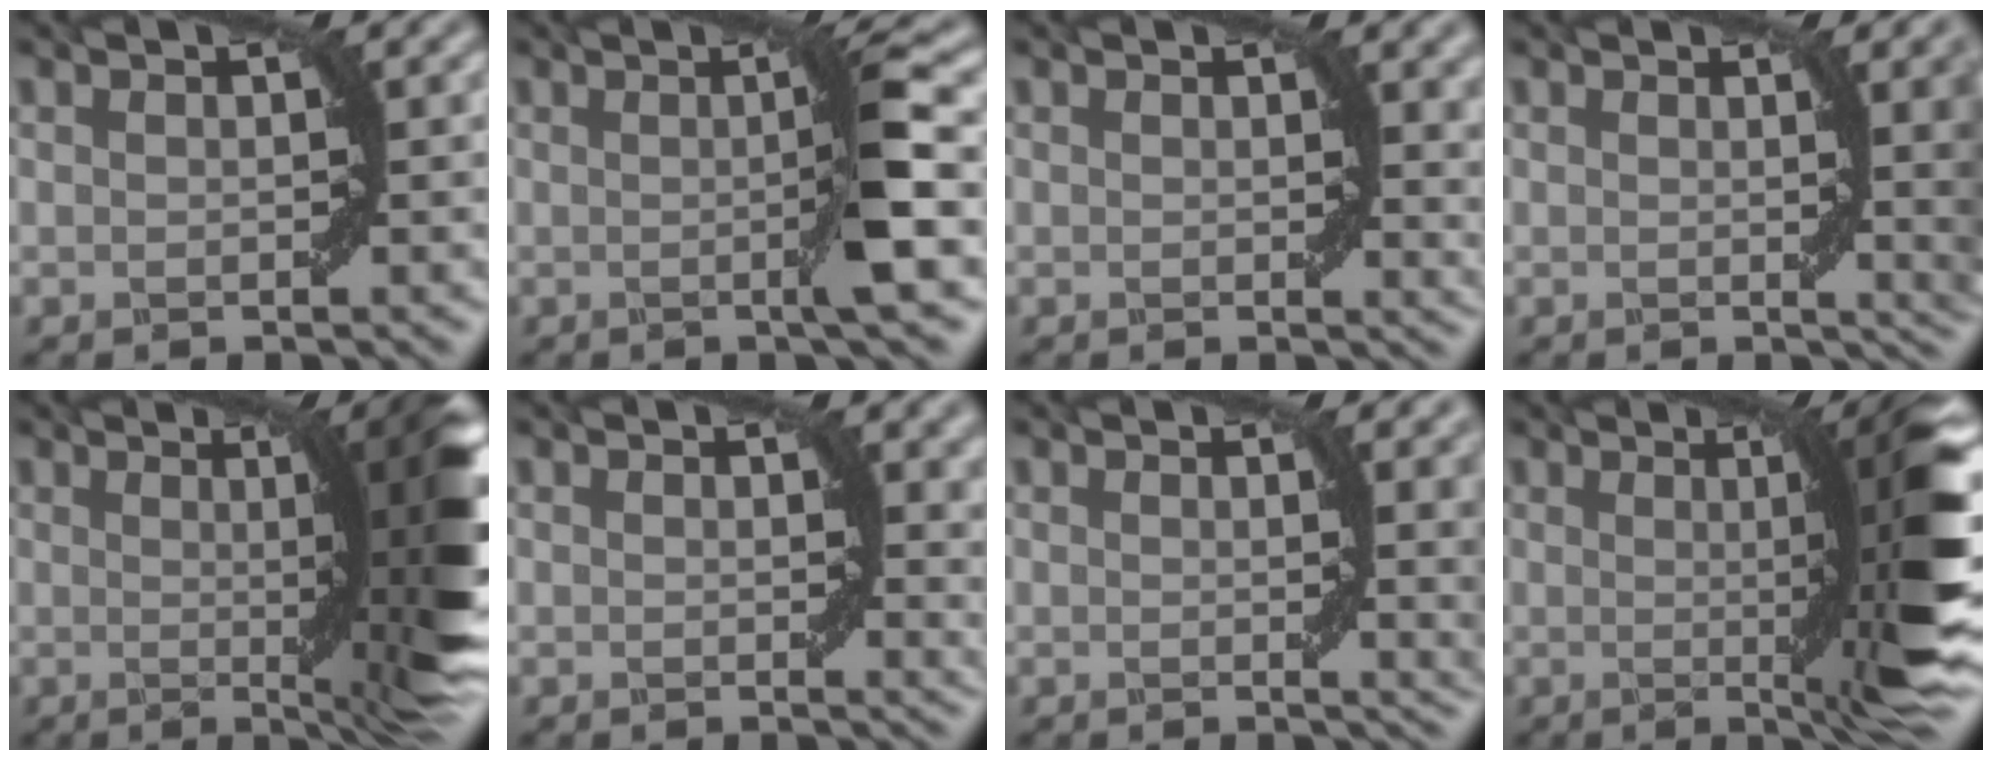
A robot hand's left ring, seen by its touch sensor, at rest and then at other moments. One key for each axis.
{"total": 4.6, "fx": -0.1, "fy": 0.2, "fz": 4.5, "tx": -0.069, "ty": -0.001, "tz": -0.004}
{"total": 3.4, "fx": 1.2, "fy": 1.2, "fz": 2.9, "tx": -0.027, "ty": -0.004, "tz": 0.019}
{"total": 8.3, "fx": 0.7, "fy": 2.6, "fz": 7.9, "tx": -0.058, "ty": 0.008, "tz": 0.009}
{"total": 12.5, "fx": 0.6, "fy": 2.6, "fz": 12.2, "tx": -0.111, "ty": 0.006, "tz": 0.014}
{"total": 3.5, "fx": 1.1, "fy": 1.3, "fz": 3.0, "tx": -0.026, "ty": -0.005, "tz": 0.018}
{"total": 6.9, "fx": 0.8, "fy": 2.2, "fz": 6.5, "tx": -0.050, "ty": 0.001, "tz": 0.015}
{"total": 11.5, "fx": 0.3, "fy": 1.6, "fz": 11.4, "tx": -0.133, "ty": -0.001, "tz": 0.009}